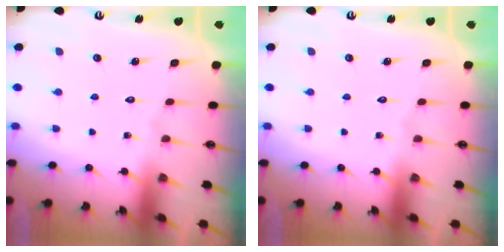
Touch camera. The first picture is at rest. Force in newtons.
{"total": 0.0}